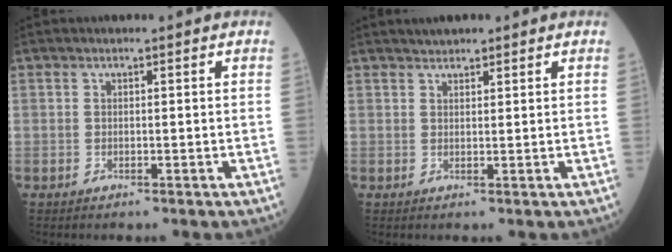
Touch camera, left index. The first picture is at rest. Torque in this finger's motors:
{"motor_torque": [0.01, -0.01, 0.00, 0.00]}